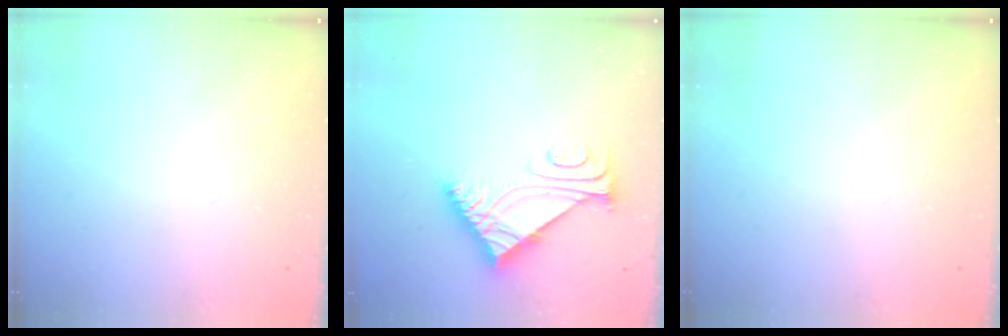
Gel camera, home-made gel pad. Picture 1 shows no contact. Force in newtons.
{"total": 7.1, "press": 7.1, "slide": 0.2}
{"total": 0.0}